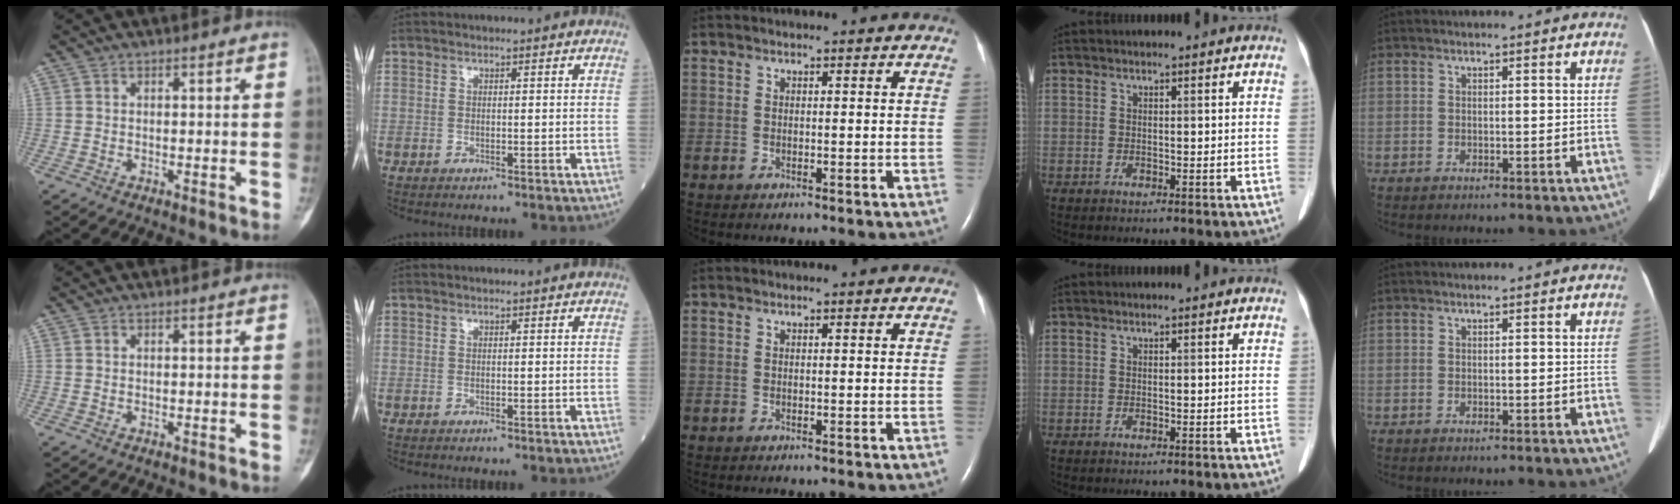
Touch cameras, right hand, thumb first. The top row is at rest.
{}